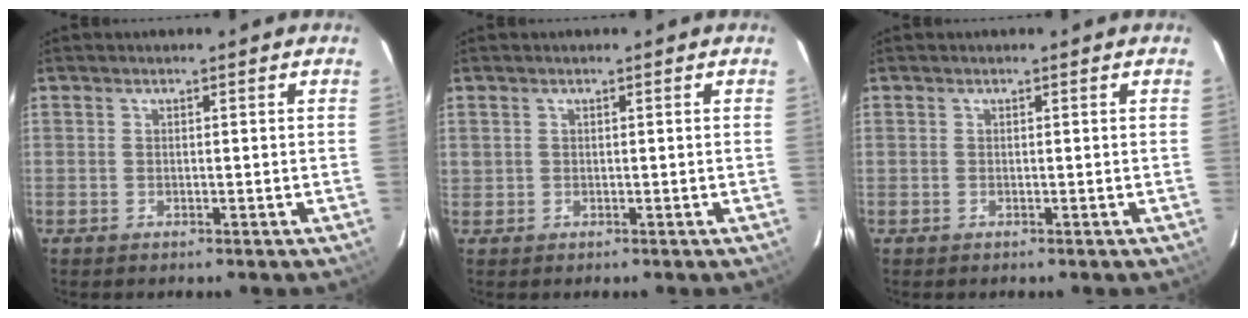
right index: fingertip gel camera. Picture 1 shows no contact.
{"total": 0.7, "force": [0.2, 0.6, 0.1], "torque": [0.000, 0.003, 0.003]}
{"total": 0.0}